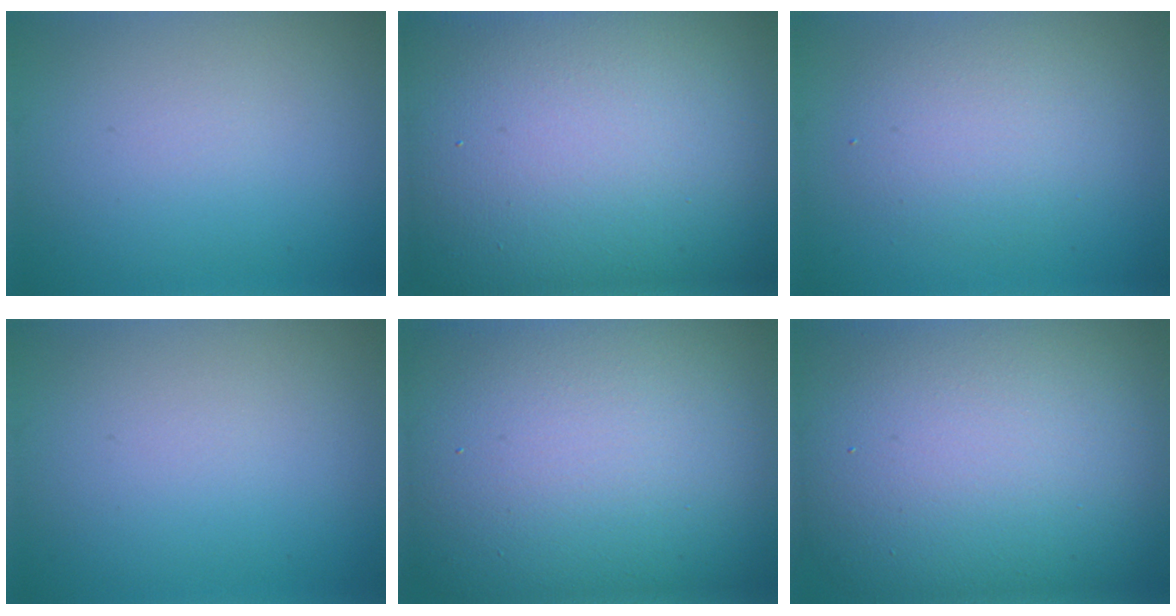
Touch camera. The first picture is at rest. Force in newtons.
{"total": 24.5, "press": 24.4, "slide": 1.3}
{"total": 3.6, "press": 3.6, "slide": 0.2}
{"total": 0.0}
{"total": 21.3, "press": 21.3, "slide": 0.9}
{"total": 18.4, "press": 18.4, "slide": 0.5}